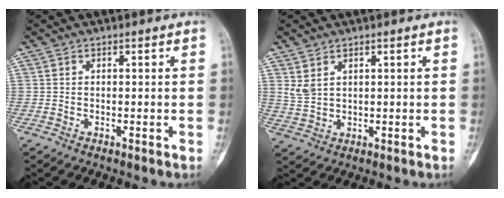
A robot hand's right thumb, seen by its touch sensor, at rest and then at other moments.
{"total": 3.4, "force": [1.8, 2.0, 2.1], "torque": [-0.042, -0.007, 0.048]}